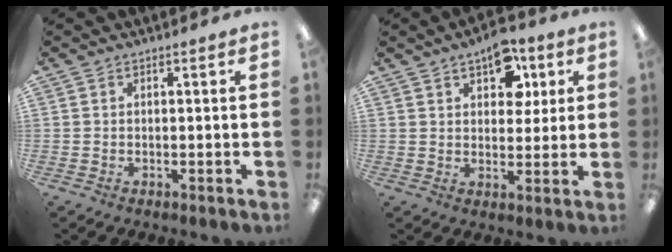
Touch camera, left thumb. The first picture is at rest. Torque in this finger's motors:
{"motor_torque": [0.03, 0.23, 0.20, 0.11, 0.02]}